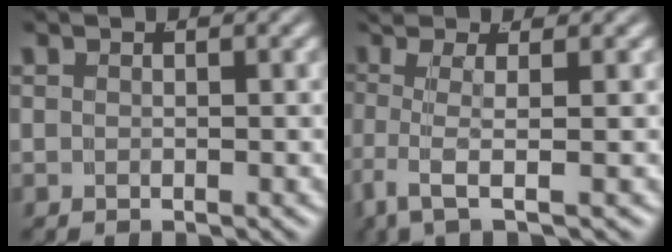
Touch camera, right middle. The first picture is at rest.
{"total": 4.2, "force": [-0.3, 0.8, 4.1], "torque": [-0.096, -0.010, 0.002]}